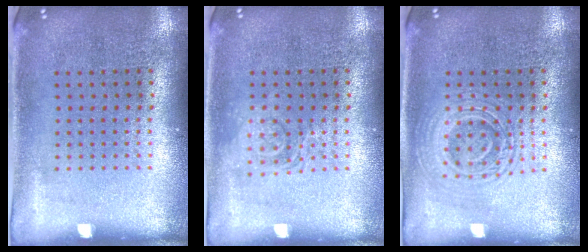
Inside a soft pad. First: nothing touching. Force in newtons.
{"total": 1.9, "press": 1.9, "slide": 0.3}
{"total": 3.0, "press": 2.9, "slide": 0.5}